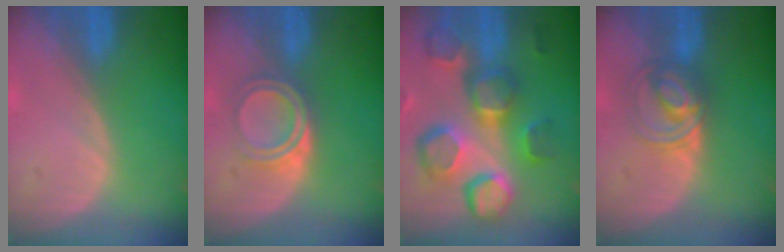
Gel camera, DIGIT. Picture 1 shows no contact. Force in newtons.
{"total": 5.1, "press": 4.3, "slide": 2.7}
{"total": 12.9, "press": 11.2, "slide": 6.4}
{"total": 5.6, "press": 5.6, "slide": 0.5}